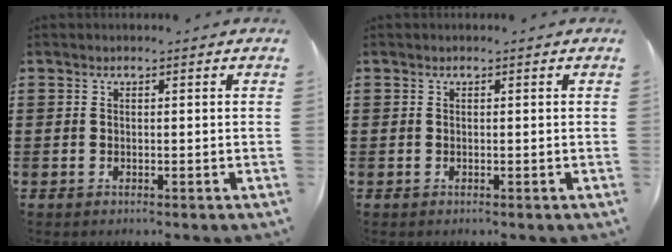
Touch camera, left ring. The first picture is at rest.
{"total": 0.0}